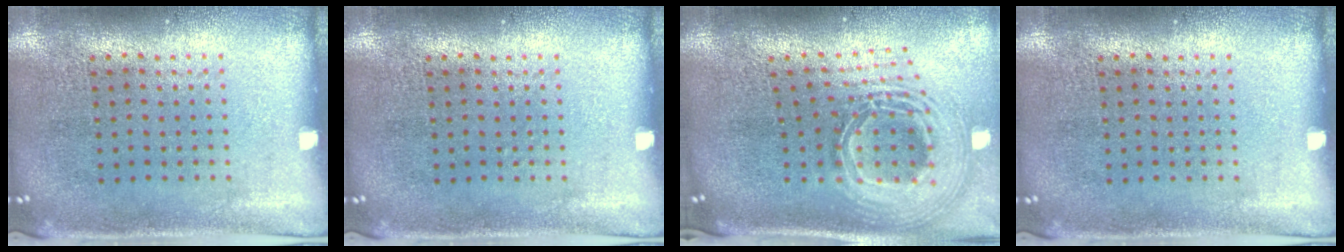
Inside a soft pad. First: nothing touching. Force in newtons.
{"total": 0.0}
{"total": 2.9, "press": 2.0, "slide": 2.1}
{"total": 0.0}